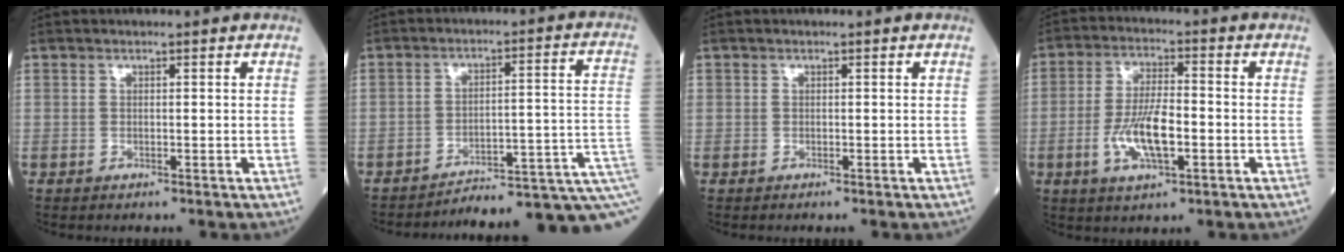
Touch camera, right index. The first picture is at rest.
{"total": 11.7, "force": [-7.6, 0.9, 8.8], "torque": [-0.102, 0.059, -0.098]}
{"total": 0.0}
{"total": 8.8, "force": [-2.3, 2.5, 8.1], "torque": [-0.161, 0.002, -0.042]}